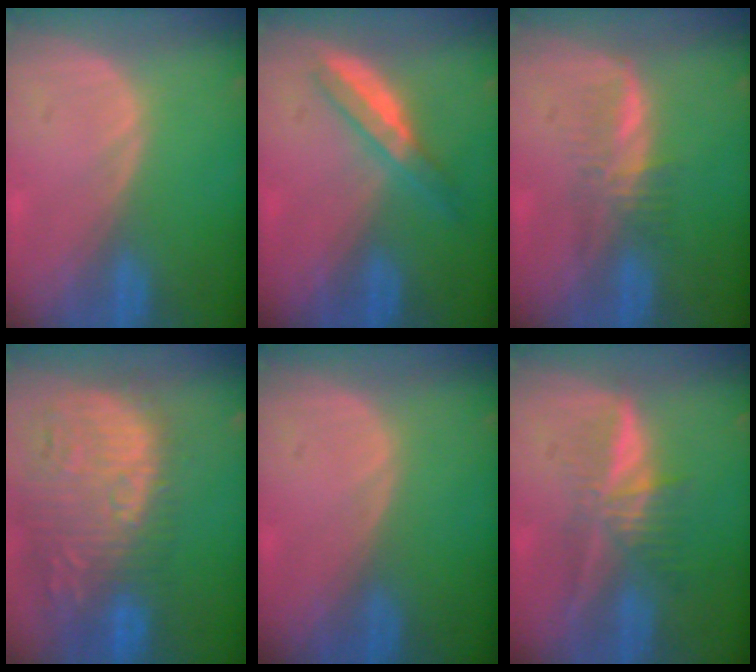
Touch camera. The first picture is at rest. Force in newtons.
{"total": 5.2, "press": 4.6, "slide": 2.4}
{"total": 3.4, "press": 3.4, "slide": 0.6}
{"total": 14.1, "press": 12.3, "slide": 6.9}
{"total": 0.0}
{"total": 5.9, "press": 5.5, "slide": 2.2}